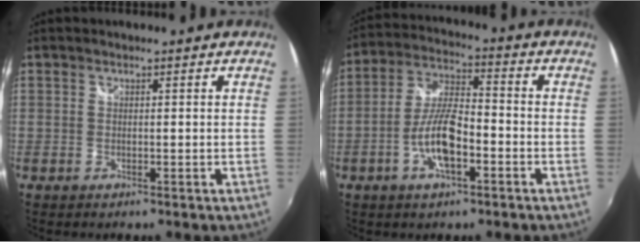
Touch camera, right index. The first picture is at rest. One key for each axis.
{"total": 10.3, "fx": -3.9, "fy": 3.4, "fz": 8.9, "tx": -0.185, "ty": 0.004, "tz": -0.072}